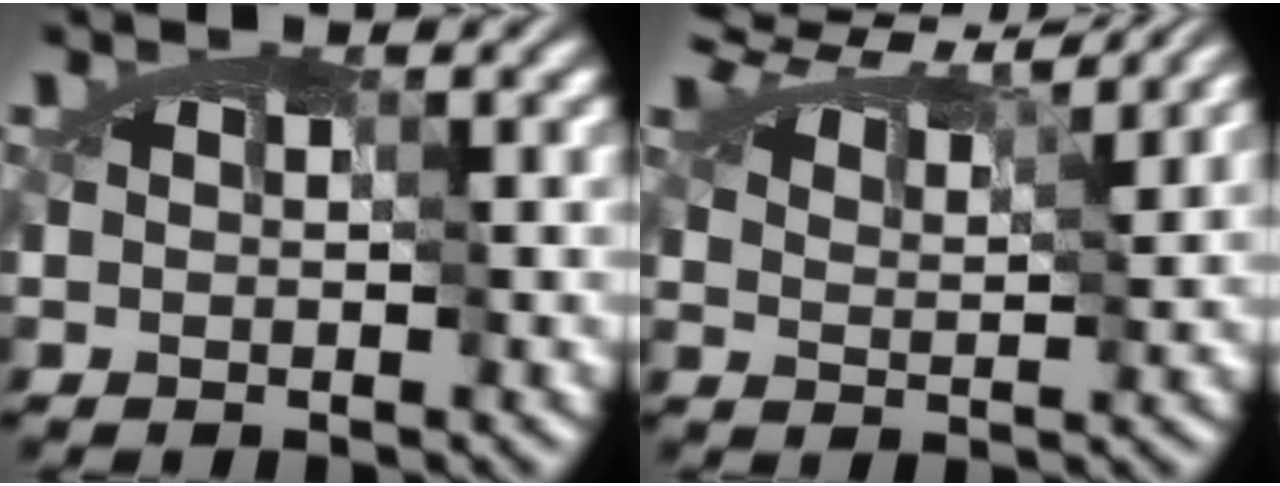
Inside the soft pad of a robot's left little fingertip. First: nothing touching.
{"total": 6.8, "force": [5.9, 1.6, 3.0], "torque": [-0.077, 0.010, 0.075]}